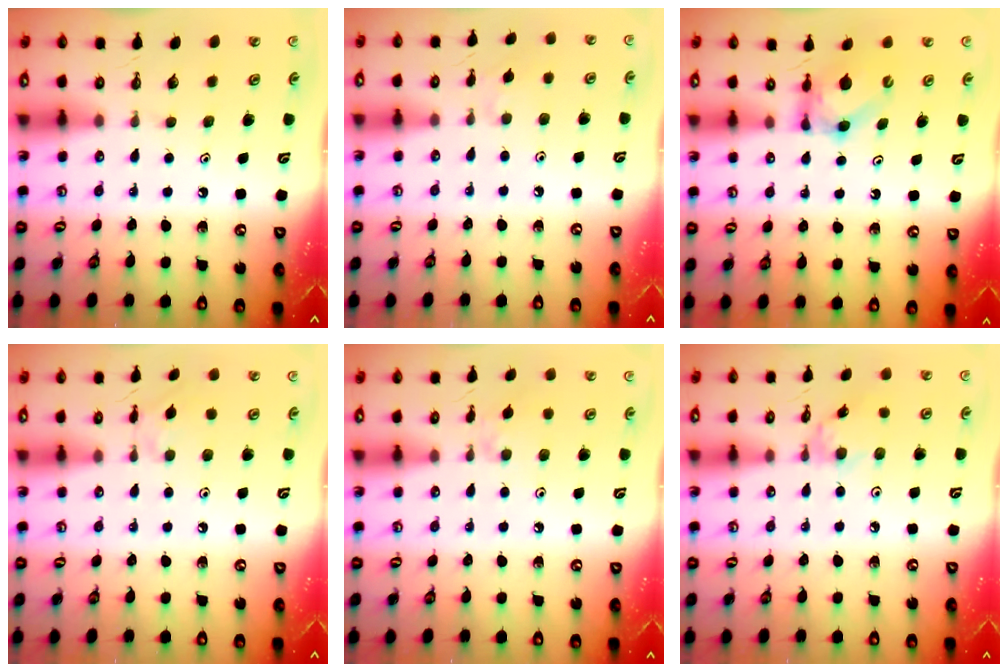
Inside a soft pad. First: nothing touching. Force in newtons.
{"total": 2.2, "press": 2.2, "slide": 0.5}
{"total": 6.2, "press": 6.2, "slide": 0.4}
{"total": 1.6, "press": 1.6, "slide": 0.2}
{"total": 2.9, "press": 2.8, "slide": 0.5}
{"total": 2.1, "press": 2.1, "slide": 0.2}